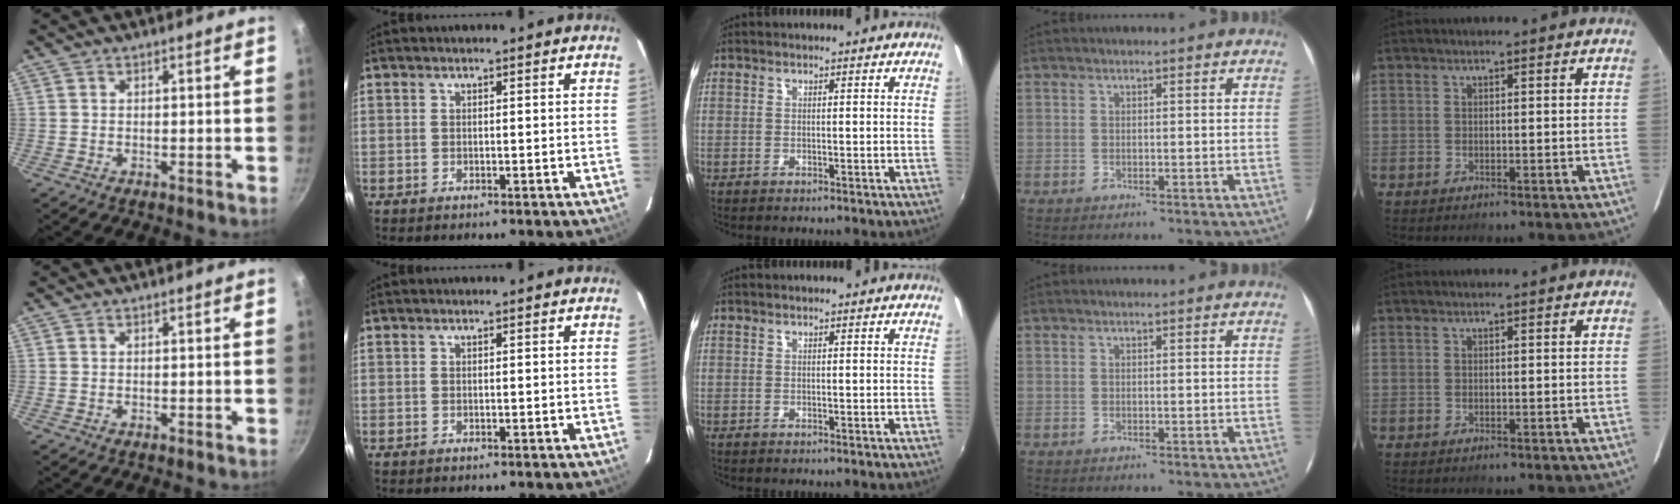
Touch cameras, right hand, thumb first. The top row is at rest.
{}